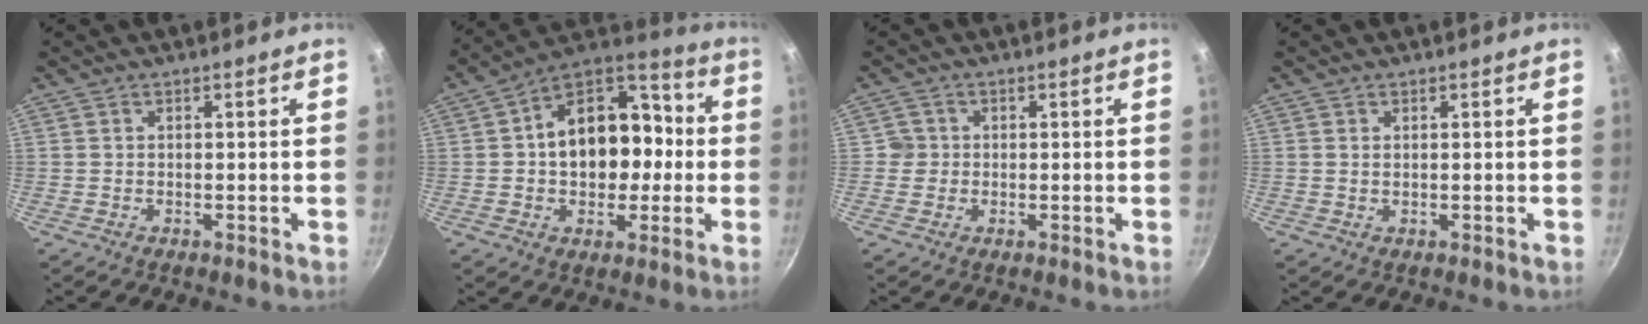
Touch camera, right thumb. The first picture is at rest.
{"total": 18.3, "force": [0.4, 12.2, 13.6], "torque": [-0.155, 0.038, -0.001]}
{"total": 2.2, "force": [0.0, 2.2, 0.1], "torque": [0.015, 0.007, -0.003]}
{"total": 0.5, "force": [0.2, 0.3, 0.4], "torque": [-0.007, -0.001, 0.005]}